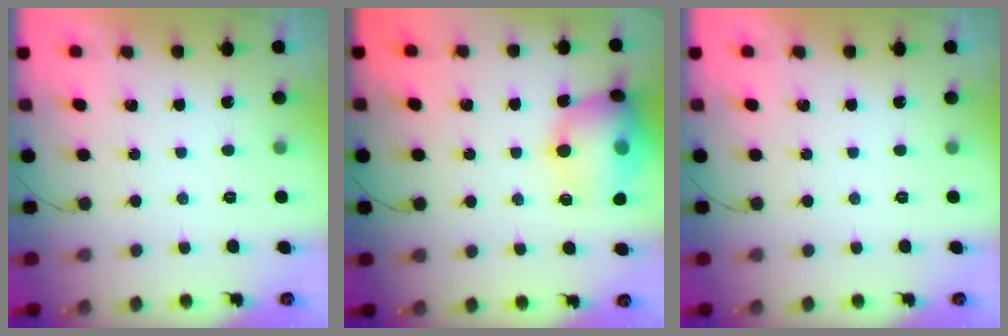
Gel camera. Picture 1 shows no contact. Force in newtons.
{"total": 15.6, "press": 15.2, "slide": 3.4}
{"total": 0.0}